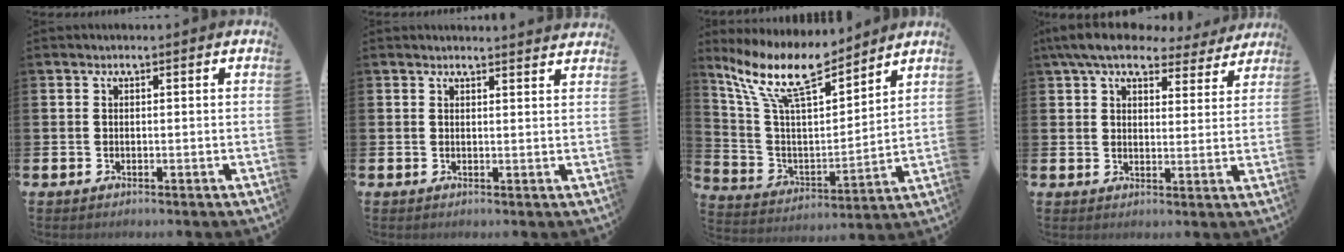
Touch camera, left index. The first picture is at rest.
{"total": 1.7, "force": [1.7, -0.2, -0.1], "torque": [0.013, -0.017, 0.029]}
{"total": 12.4, "force": [10.2, 3.1, 6.3], "torque": [-0.164, -0.050, 0.183]}
{"total": 7.8, "force": [6.8, 2.6, 2.8], "torque": [-0.069, -0.029, 0.122]}